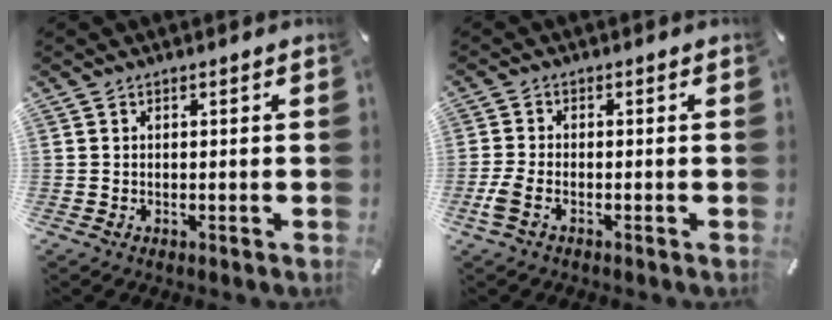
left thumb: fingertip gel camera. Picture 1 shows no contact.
{"total": 3.7, "force": [-1.6, 1.5, 3.0], "torque": [-0.067, 0.000, -0.032]}